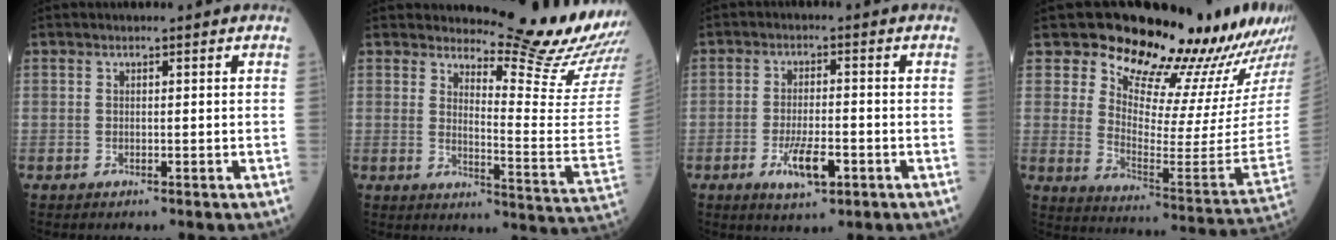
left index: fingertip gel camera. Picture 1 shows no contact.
{"total": 17.4, "force": [16.7, -0.4, 5.1], "torque": [-0.077, -0.147, 0.192]}
{"total": 5.9, "force": [-2.6, 1.7, 5.1], "torque": [-0.099, -0.005, -0.036]}
{"total": 21.8, "force": [19.8, 2.7, 8.8], "torque": [-0.135, -0.121, 0.255]}